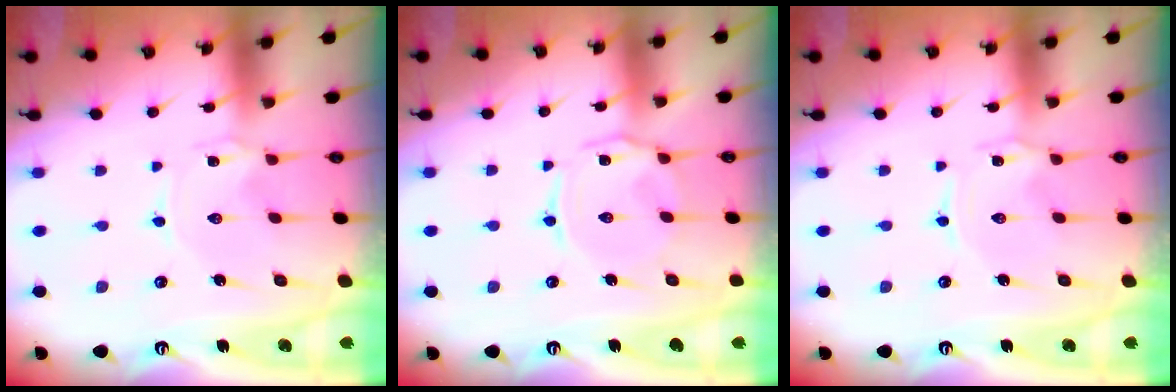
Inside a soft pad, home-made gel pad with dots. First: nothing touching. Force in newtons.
{"total": 4.8, "press": 4.8, "slide": 0.3}
{"total": 0.0}